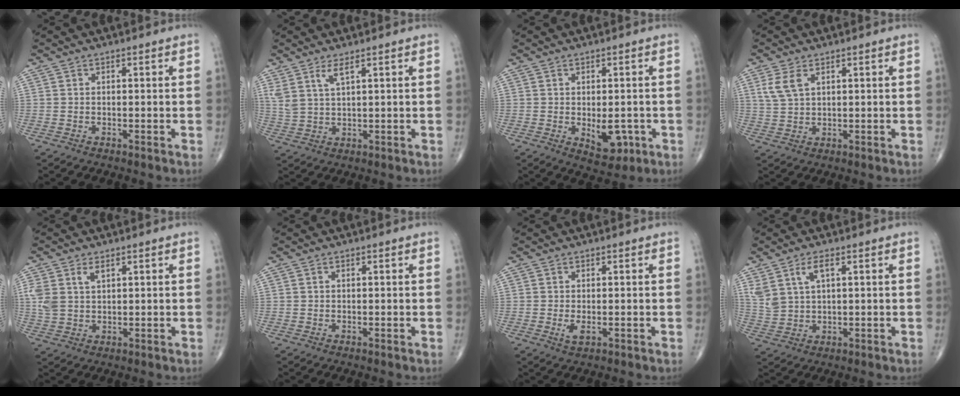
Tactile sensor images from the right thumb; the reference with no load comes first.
{"total": 4.1, "force": [2.6, 0.9, 3.1], "torque": [-0.074, -0.014, 0.060]}
{"total": 6.1, "force": [-1.4, 3.4, 4.8], "torque": [-0.043, -0.004, -0.008]}
{"total": 4.4, "force": [2.0, 2.4, 3.1], "torque": [-0.069, 0.002, 0.048]}
{"total": 5.9, "force": [2.3, 3.6, 4.2], "torque": [-0.093, 0.000, 0.052]}
{"total": 0.0}
{"total": 1.9, "force": [-0.4, 0.8, 1.7], "torque": [-0.033, -0.005, -0.006]}
{"total": 5.8, "force": [2.8, 2.6, 4.3], "torque": [-0.091, -0.007, 0.065]}